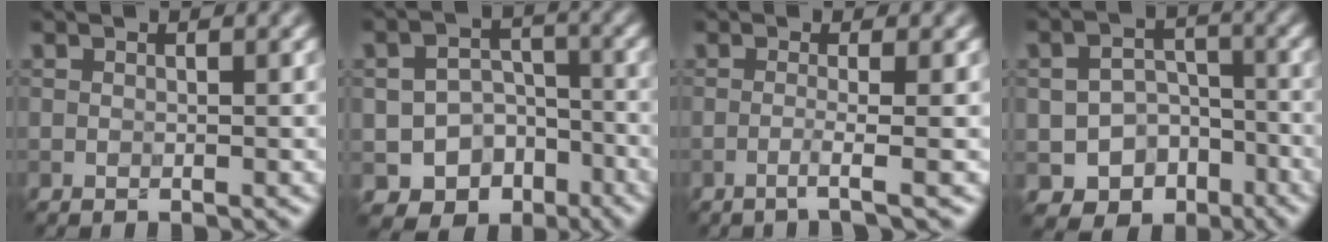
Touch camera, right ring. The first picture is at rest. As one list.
[{"total": 7.0, "force": [-3.9, 5.3, 2.5], "torque": [-0.017, -0.003, -0.058]}, {"total": 2.0, "force": [-0.7, 0.3, 1.9], "torque": [-0.022, 0.000, -0.029]}, {"total": 6.2, "force": [-3.4, 4.6, 2.3], "torque": [-0.017, 0.001, -0.047]}]